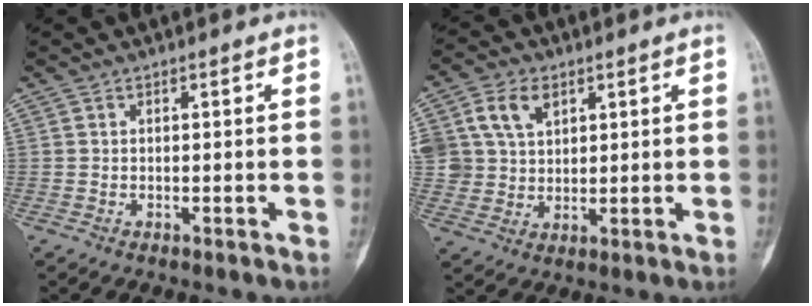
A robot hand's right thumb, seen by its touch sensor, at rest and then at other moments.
{"total": 10.9, "force": [4.4, 8.0, 6.0], "torque": [-0.112, -0.002, 0.092]}